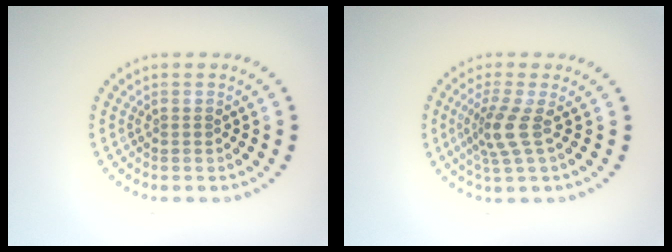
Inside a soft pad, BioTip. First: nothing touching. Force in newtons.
{"total": 2.8, "press": 2.0, "slide": 2.0}